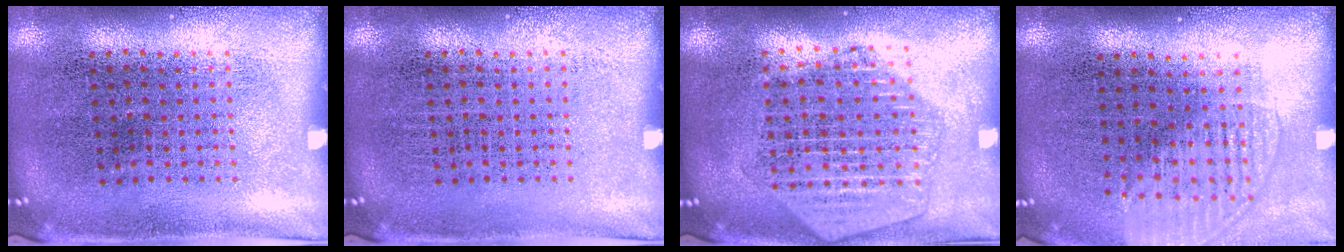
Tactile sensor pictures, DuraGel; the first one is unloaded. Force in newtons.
{"total": 0.0}
{"total": 2.1, "press": 1.9, "slide": 0.9}
{"total": 1.4, "press": 1.2, "slide": 0.6}